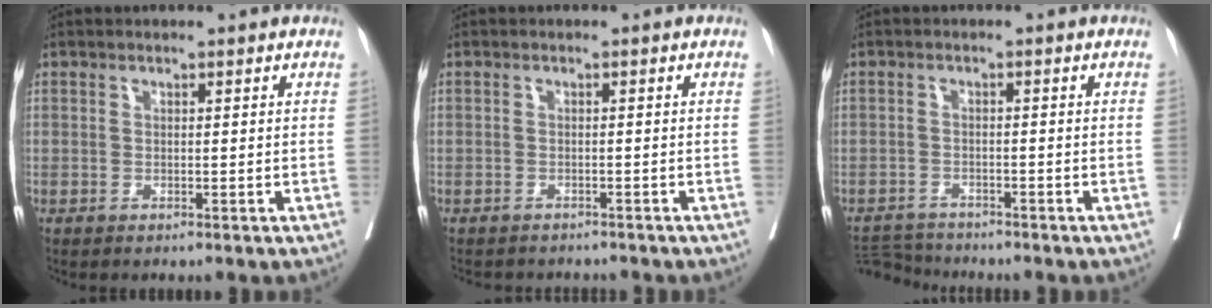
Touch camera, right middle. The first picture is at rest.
{"total": 5.3, "force": [-4.9, 1.6, 1.1], "torque": [-0.012, -0.001, -0.061]}
{"total": 4.3, "force": [-4.2, 0.0, -0.5], "torque": [0.011, -0.011, -0.076]}